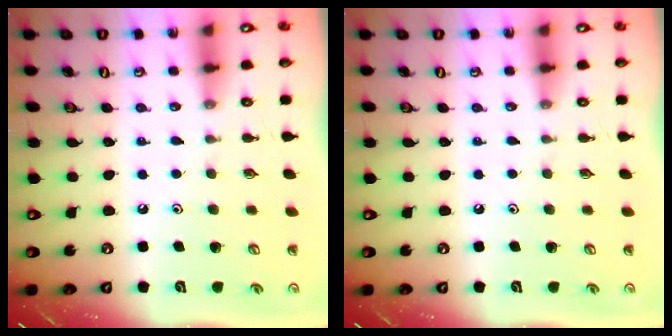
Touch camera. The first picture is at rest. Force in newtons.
{"total": 0.0}